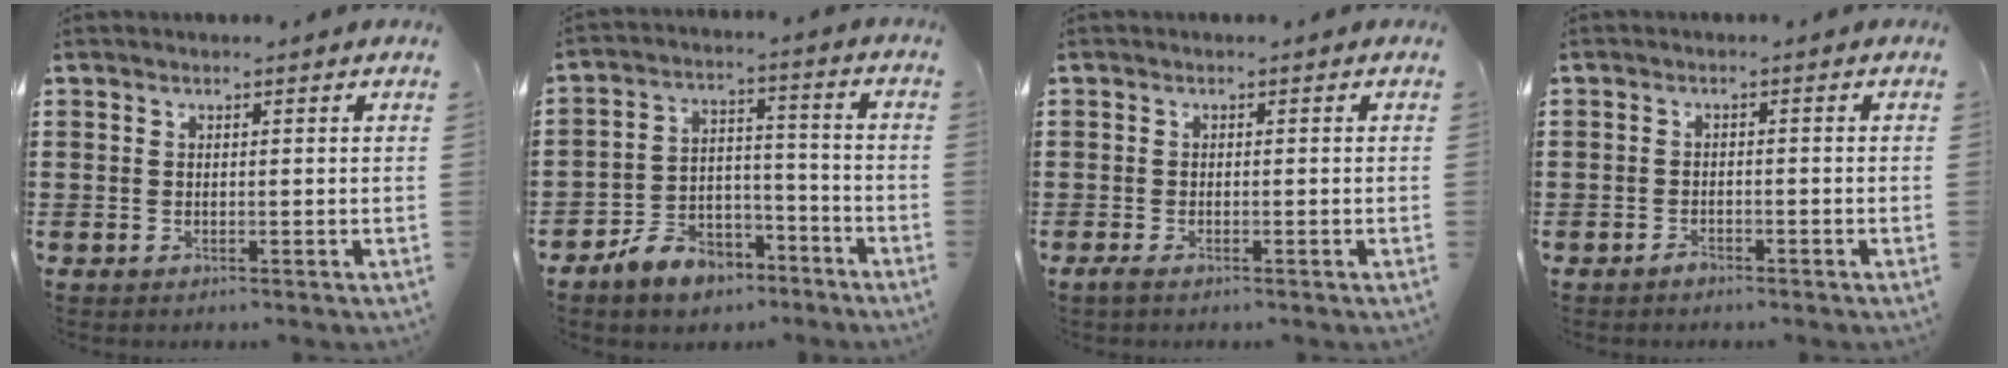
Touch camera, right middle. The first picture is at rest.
{"total": 7.5, "force": [-6.4, 3.7, 1.4], "torque": [-0.032, 0.032, -0.126]}
{"total": 1.1, "force": [-0.9, 0.3, 0.6], "torque": [-0.013, -0.003, -0.018]}
{"total": 1.5, "force": [-1.4, 0.6, 0.2], "torque": [-0.006, -0.001, -0.029]}